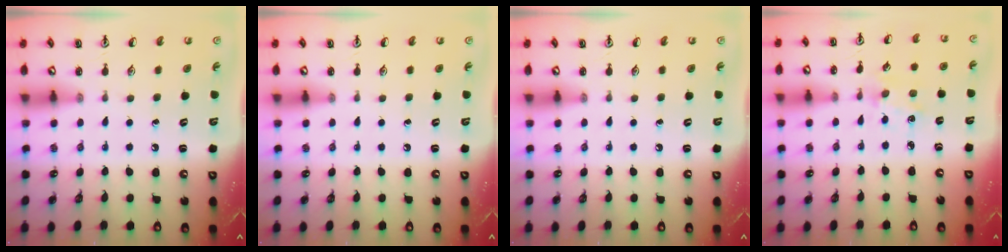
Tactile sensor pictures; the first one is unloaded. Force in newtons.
{"total": 0.0}
{"total": 0.0}
{"total": 1.4, "press": 1.3, "slide": 0.2}